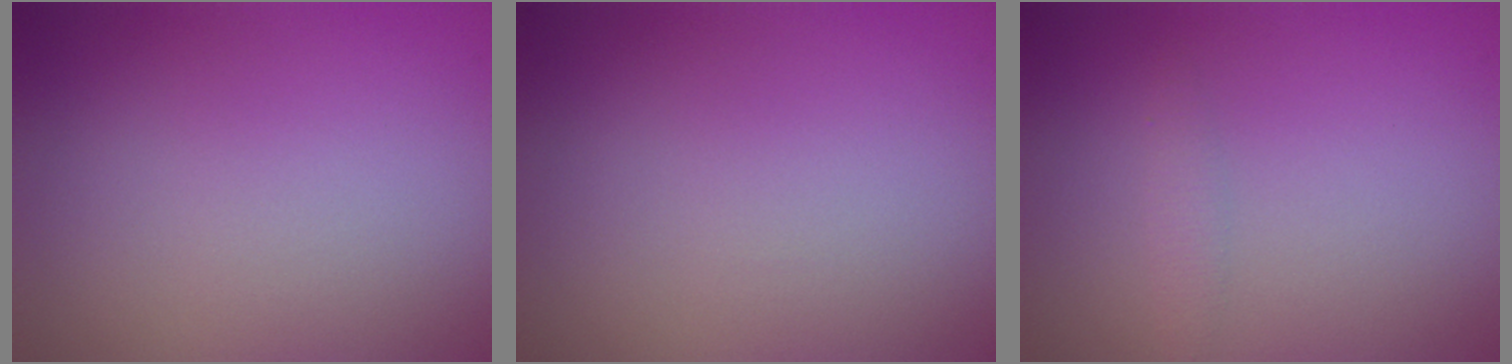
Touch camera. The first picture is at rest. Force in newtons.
{"total": 0.0}
{"total": 1.0, "press": 1.0, "slide": 0.0}